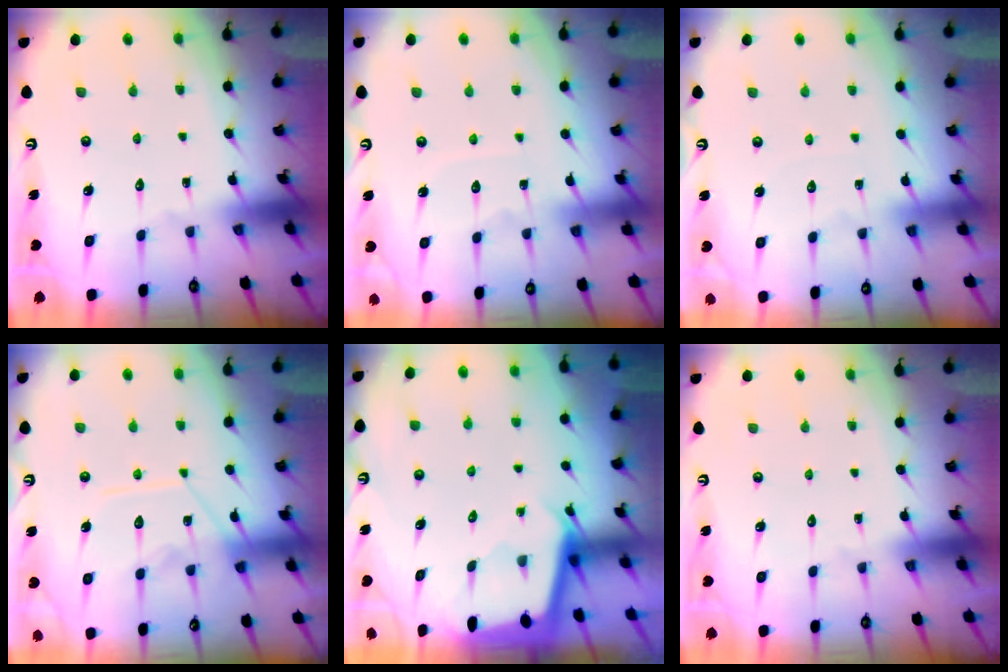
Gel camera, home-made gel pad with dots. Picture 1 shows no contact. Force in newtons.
{"total": 5.6, "press": 5.6, "slide": 0.5}
{"total": 2.2, "press": 2.2, "slide": 0.3}
{"total": 13.0, "press": 12.9, "slide": 1.3}
{"total": 2.1, "press": 2.1, "slide": 0.2}
{"total": 0.0}